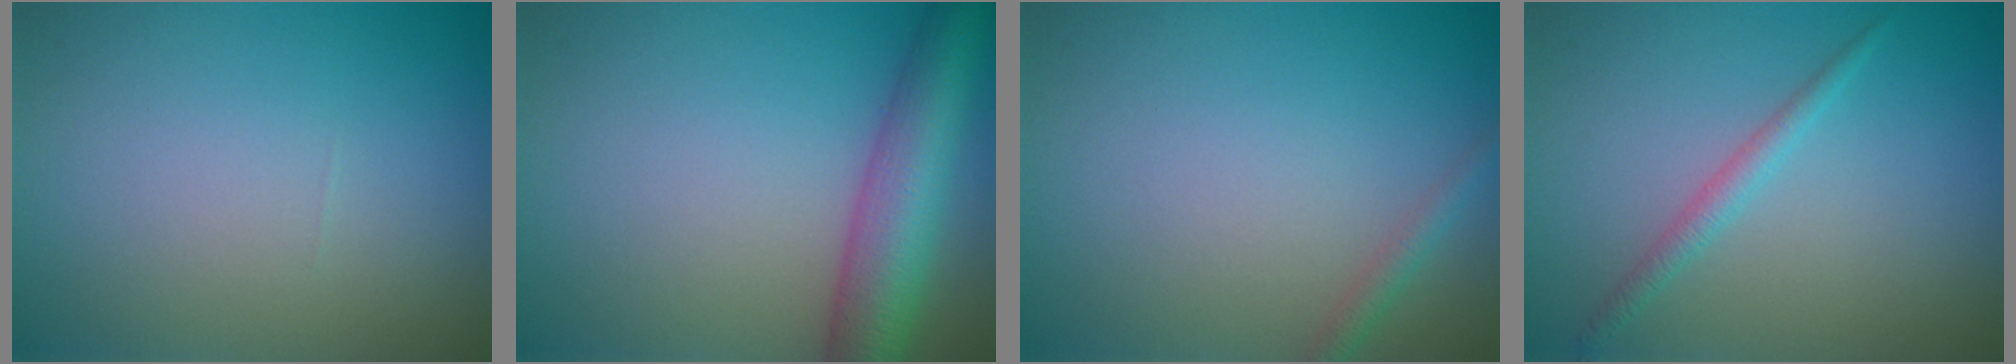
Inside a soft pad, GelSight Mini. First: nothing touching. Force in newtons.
{"total": 6.7, "press": 6.7, "slide": 0.3}
{"total": 1.3, "press": 1.3, "slide": 0.1}
{"total": 1.5, "press": 1.5, "slide": 0.0}